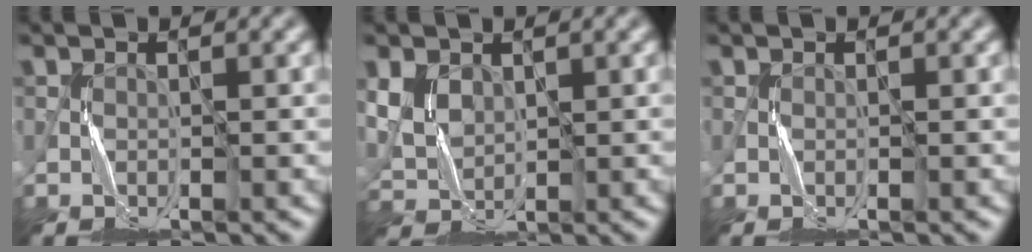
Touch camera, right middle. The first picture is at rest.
{"total": 3.8, "force": [1.5, 2.6, 2.3], "torque": [-0.060, -0.003, 0.030]}
{"total": 0.0}